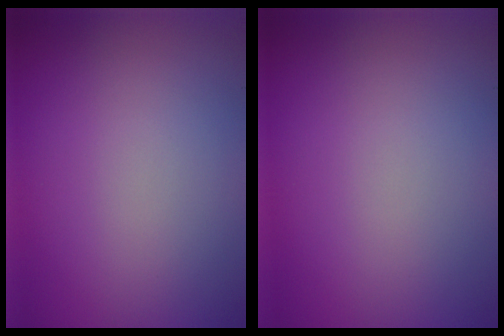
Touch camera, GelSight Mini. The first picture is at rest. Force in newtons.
{"total": 0.0}